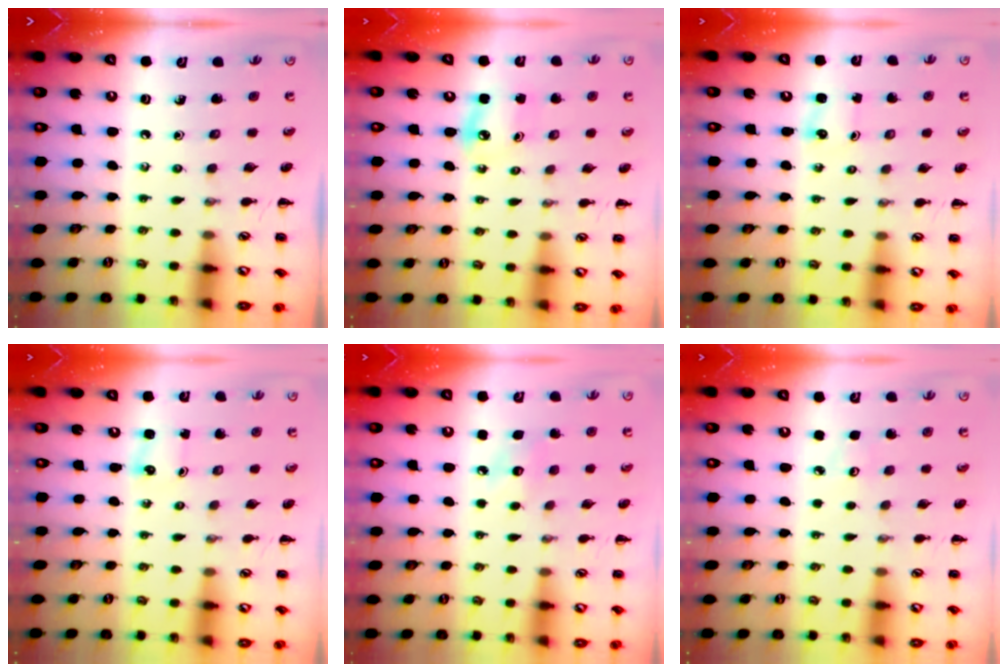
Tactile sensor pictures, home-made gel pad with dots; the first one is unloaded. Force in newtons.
{"total": 5.0, "press": 4.8, "slide": 1.1}
{"total": 1.2, "press": 1.2, "slide": 0.2}
{"total": 1.2, "press": 1.2, "slide": 0.2}
{"total": 7.6, "press": 7.4, "slide": 1.5}
{"total": 2.8, "press": 2.7, "slide": 0.8}